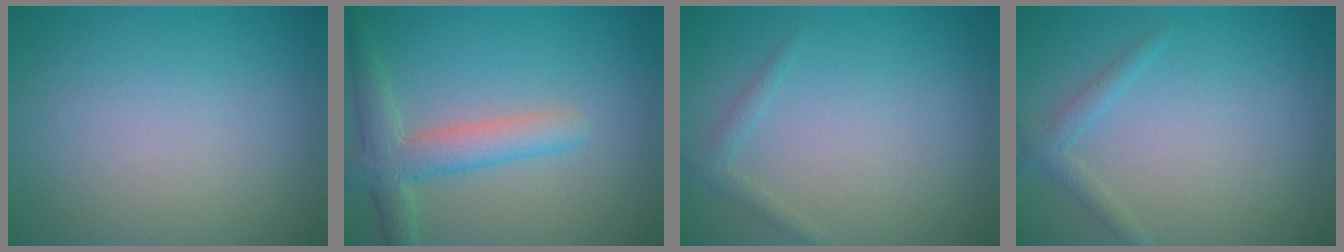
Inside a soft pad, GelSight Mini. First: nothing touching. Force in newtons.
{"total": 4.0, "press": 4.0, "slide": 0.1}
{"total": 1.1, "press": 1.1, "slide": 0.1}
{"total": 1.4, "press": 1.4, "slide": 0.1}